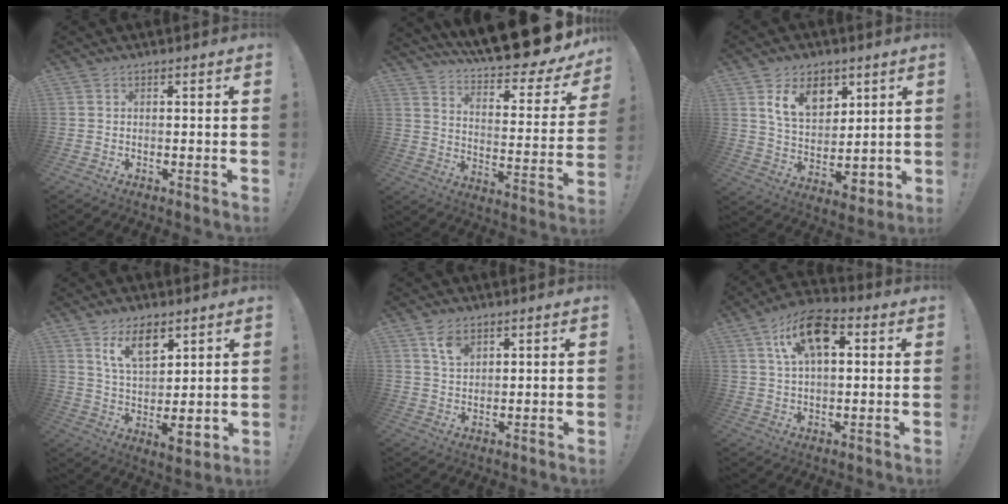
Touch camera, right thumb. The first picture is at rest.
{"total": 13.0, "force": [10.9, 2.2, 6.8], "torque": [-0.103, -0.101, 0.176]}
{"total": 14.6, "force": [7.1, 10.4, 7.4], "torque": [-0.109, -0.034, 0.138]}
{"total": 12.1, "force": [7.2, 6.3, 7.4], "torque": [-0.114, -0.042, 0.135]}
{"total": 5.4, "force": [3.4, 2.9, 3.0], "torque": [-0.049, -0.017, 0.061]}
{"total": 13.8, "force": [5.1, 7.7, 10.2], "torque": [-0.156, 0.000, 0.092]}